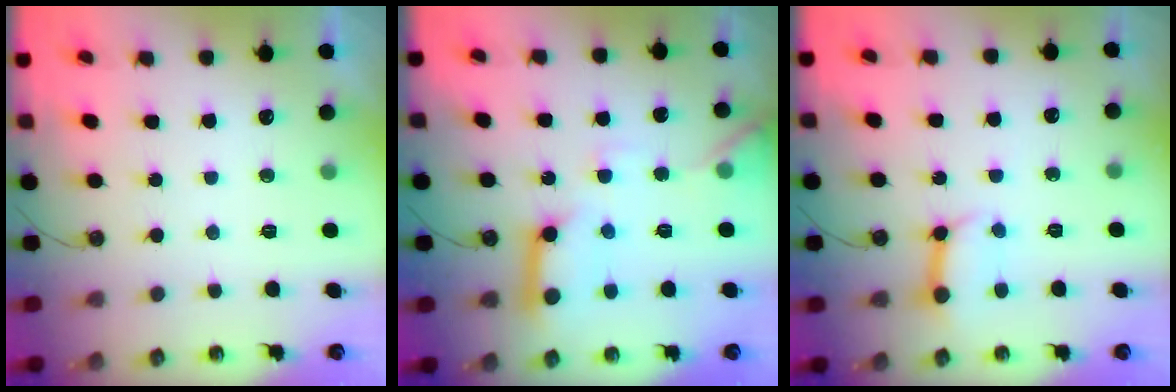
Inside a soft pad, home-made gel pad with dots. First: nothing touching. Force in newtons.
{"total": 13.8, "press": 13.7, "slide": 1.3}
{"total": 8.5, "press": 8.4, "slide": 1.1}